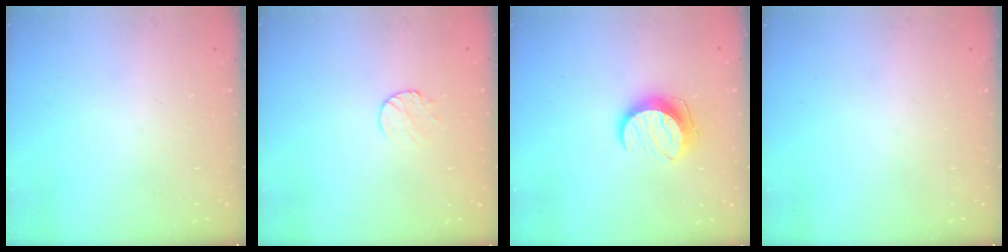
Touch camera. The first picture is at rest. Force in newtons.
{"total": 5.3, "press": 5.2, "slide": 0.5}
{"total": 10.7, "press": 10.7, "slide": 0.5}
{"total": 0.0}